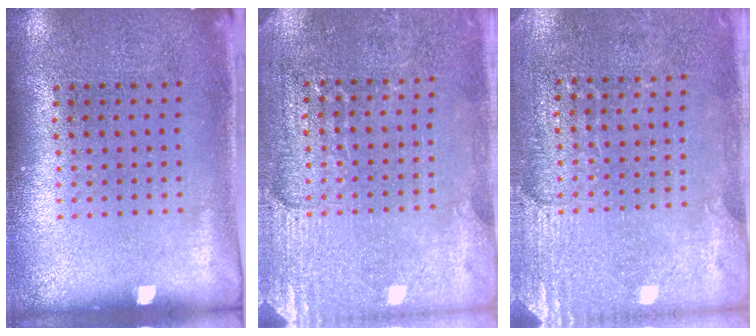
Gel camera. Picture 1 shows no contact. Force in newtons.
{"total": 2.9, "press": 2.8, "slide": 0.3}
{"total": 2.8, "press": 2.6, "slide": 1.0}